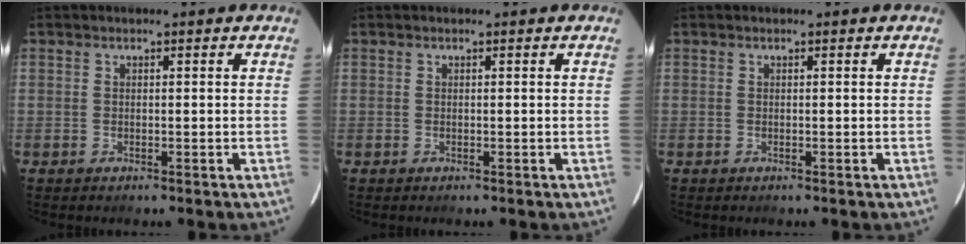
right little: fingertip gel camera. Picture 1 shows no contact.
{"total": 0.0}
{"total": 0.0}